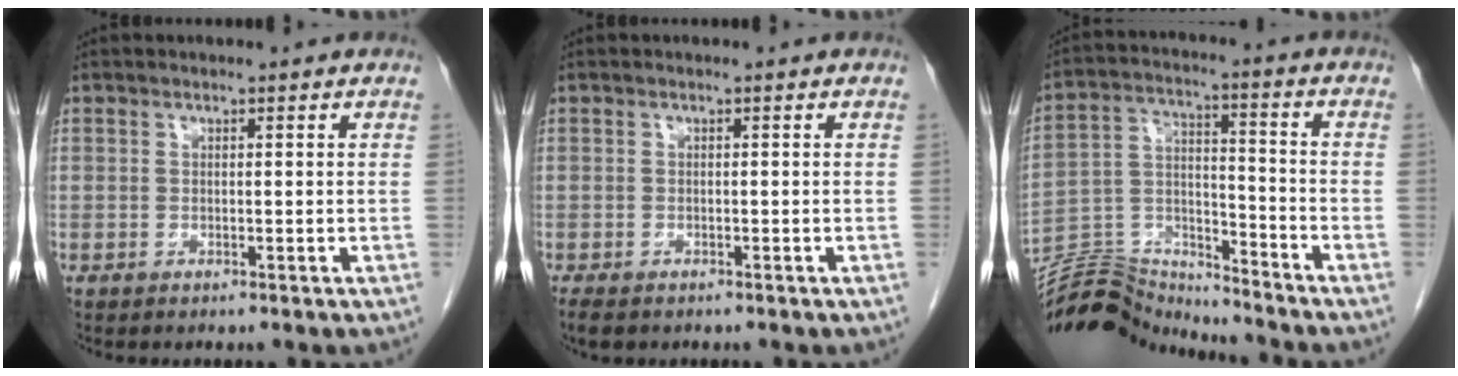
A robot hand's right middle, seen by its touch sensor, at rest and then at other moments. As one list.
[{"total": 3.3, "force": [-2.5, 1.5, 1.6], "torque": [-0.029, -0.008, -0.035]}, {"total": 12.8, "force": [-12.8, 0.0, 0.2], "torque": [-0.008, 0.034, -0.234]}]